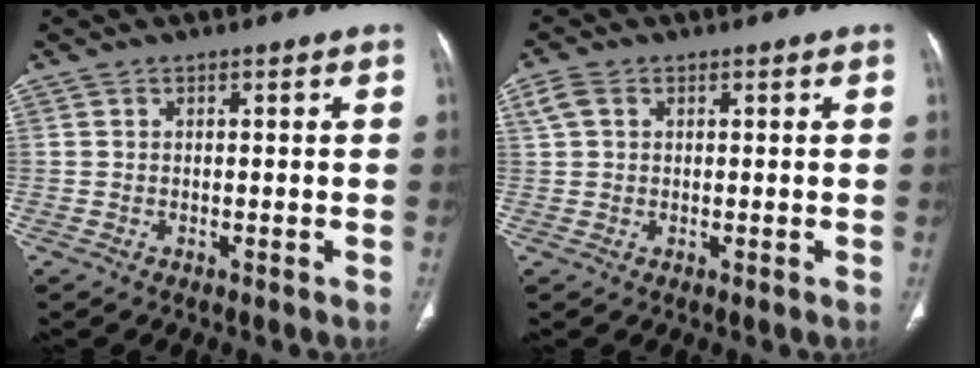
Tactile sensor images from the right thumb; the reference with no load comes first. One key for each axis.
{"total": 2.9, "fx": 1.2, "fy": 2.0, "fz": 1.8, "tx": -0.043, "ty": 0.010, "tz": 0.027}